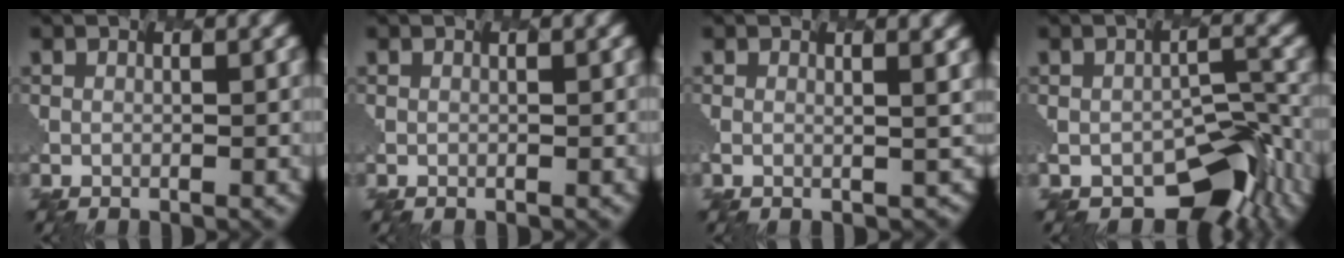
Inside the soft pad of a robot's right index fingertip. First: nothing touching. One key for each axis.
{"total": 0.0}
{"total": 1.6, "fx": 0.4, "fy": 0.5, "fz": 1.5, "tx": 0.000, "ty": 0.009, "tz": 0.002}
{"total": 6.4, "fx": -3.9, "fy": 3.9, "fz": 3.3, "tx": -0.058, "ty": -0.019, "tz": -0.069}